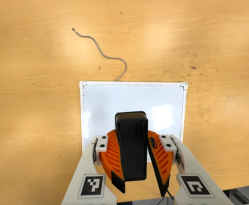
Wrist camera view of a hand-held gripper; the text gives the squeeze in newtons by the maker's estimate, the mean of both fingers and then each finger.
{"total": 9.8, "left": 9.8, "right": 9.8}